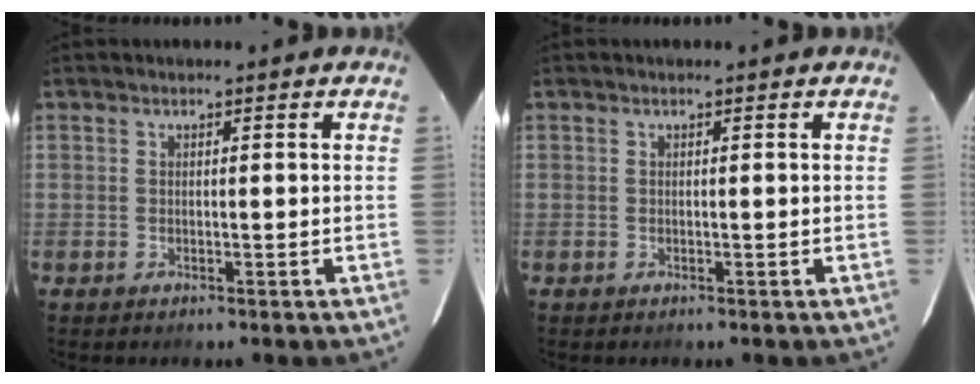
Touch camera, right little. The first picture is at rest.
{"total": 0.0}